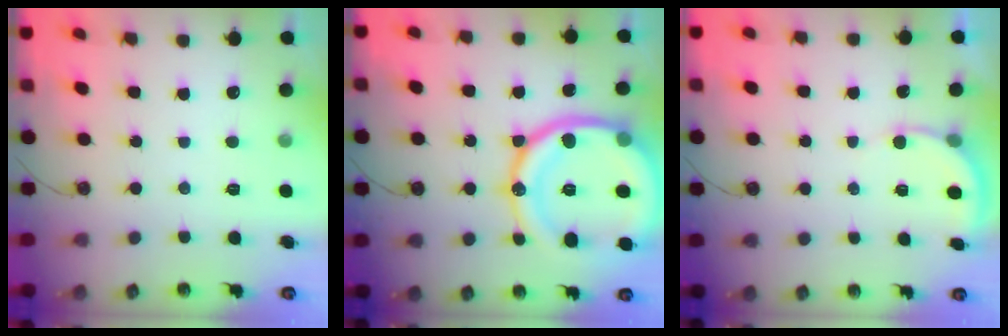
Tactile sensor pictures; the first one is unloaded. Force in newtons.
{"total": 26.4, "press": 26.2, "slide": 2.9}
{"total": 4.3, "press": 4.3, "slide": 0.4}